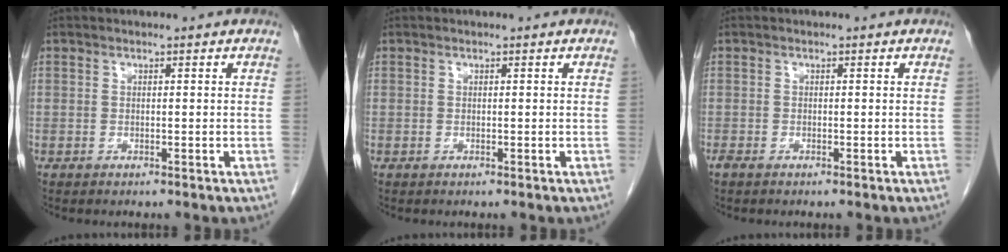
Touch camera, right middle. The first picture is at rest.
{"total": 0.0}
{"total": 0.6, "force": [-0.5, 0.2, 0.3], "torque": [-0.015, -0.003, -0.012]}